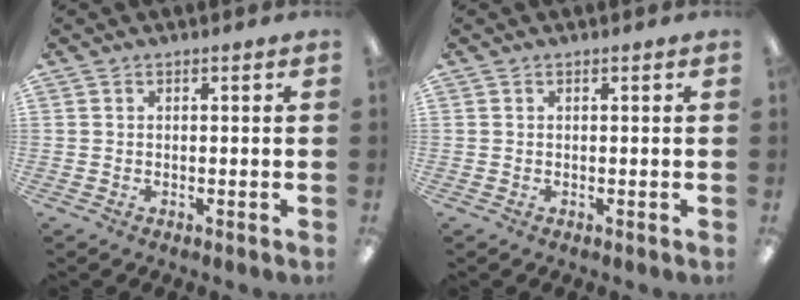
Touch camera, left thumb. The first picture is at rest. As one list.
[{"total": 0.0}]